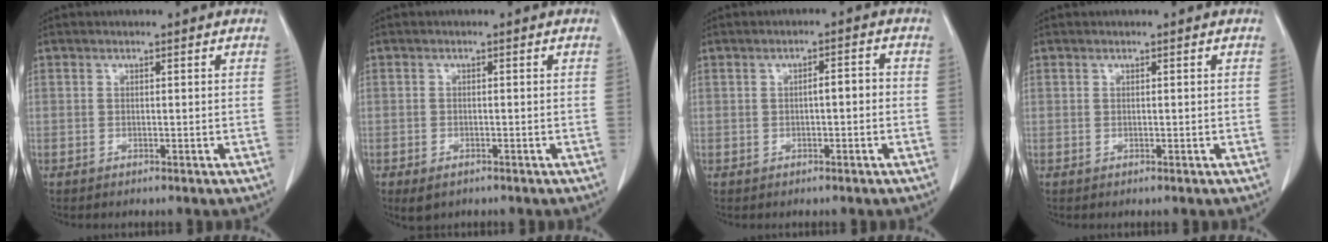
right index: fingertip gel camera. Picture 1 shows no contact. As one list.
[{"total": 3.8, "force": [-2.2, 2.3, 2.2], "torque": [-0.041, -0.006, -0.029]}, {"total": 3.1, "force": [-0.2, 1.1, 2.9], "torque": [-0.054, 0.015, 0.001]}, {"total": 0.0}]